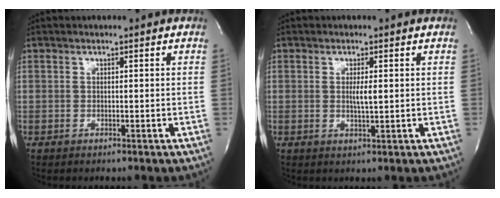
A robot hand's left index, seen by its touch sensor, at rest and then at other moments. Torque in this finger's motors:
{"motor_torque": [0.29, -0.13, 0.05, 0.06]}